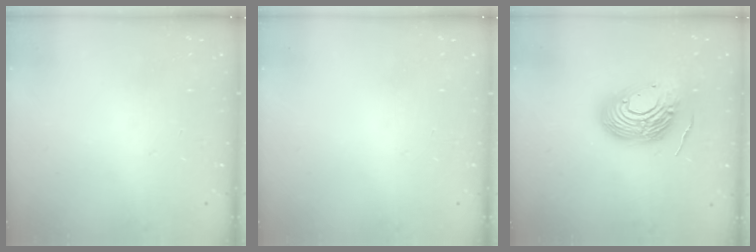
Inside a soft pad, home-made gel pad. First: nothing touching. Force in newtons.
{"total": 0.0}
{"total": 15.3, "press": 15.1, "slide": 2.2}